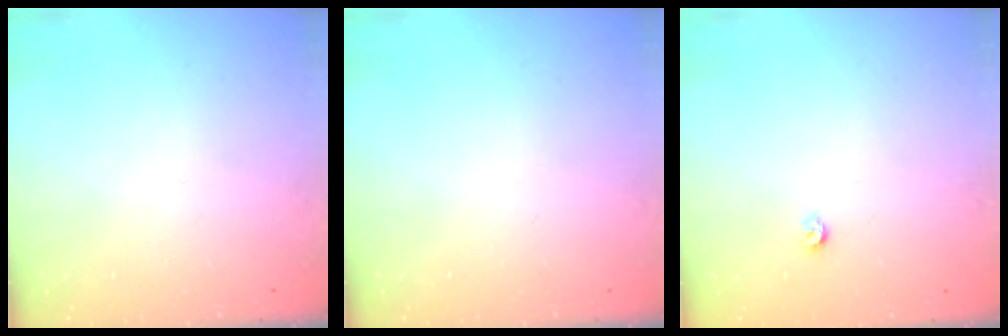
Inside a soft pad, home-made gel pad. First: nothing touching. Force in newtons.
{"total": 0.0}
{"total": 3.0, "press": 3.0, "slide": 0.5}